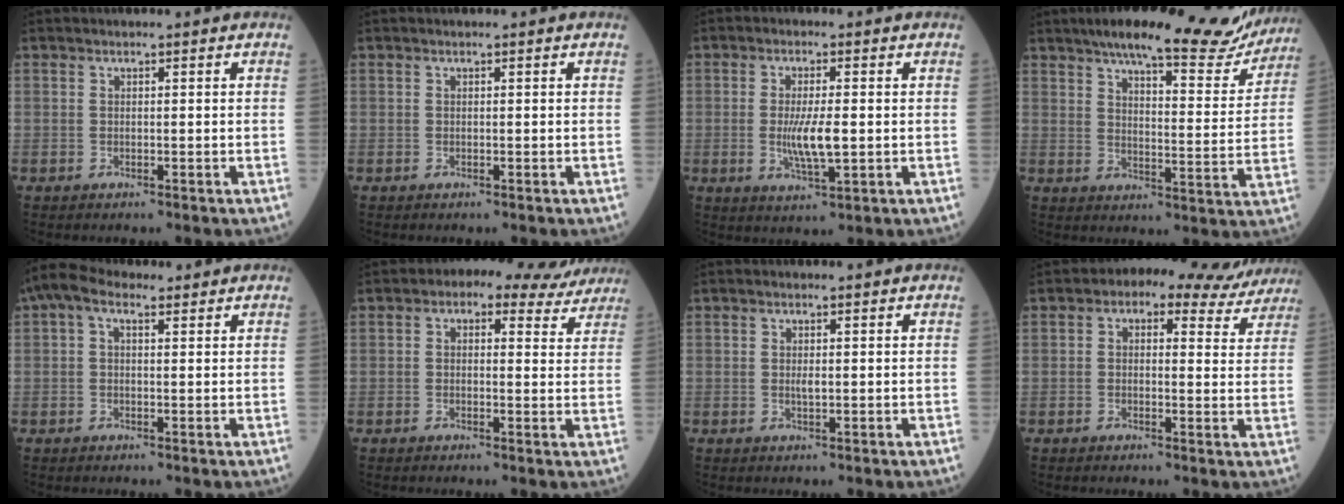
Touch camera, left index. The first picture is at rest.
{"total": 0.0}
{"total": 5.8, "force": [-0.4, 1.1, 5.7], "torque": [-0.115, -0.011, -0.007]}
{"total": 20.7, "force": [18.1, 4.0, 9.2], "torque": [-0.119, -0.013, 0.226]}
{"total": 5.3, "force": [2.8, 2.6, 3.7], "torque": [-0.083, 0.040, 0.049]}
{"total": 8.4, "force": [6.5, 4.2, 3.5], "torque": [-0.035, 0.030, 0.064]}
{"total": 1.1, "force": [0.1, 0.3, 1.1], "torque": [-0.023, -0.002, 0.003]}
{"total": 9.8, "force": [7.6, 4.7, 4.0], "torque": [-0.040, 0.030, 0.074]}